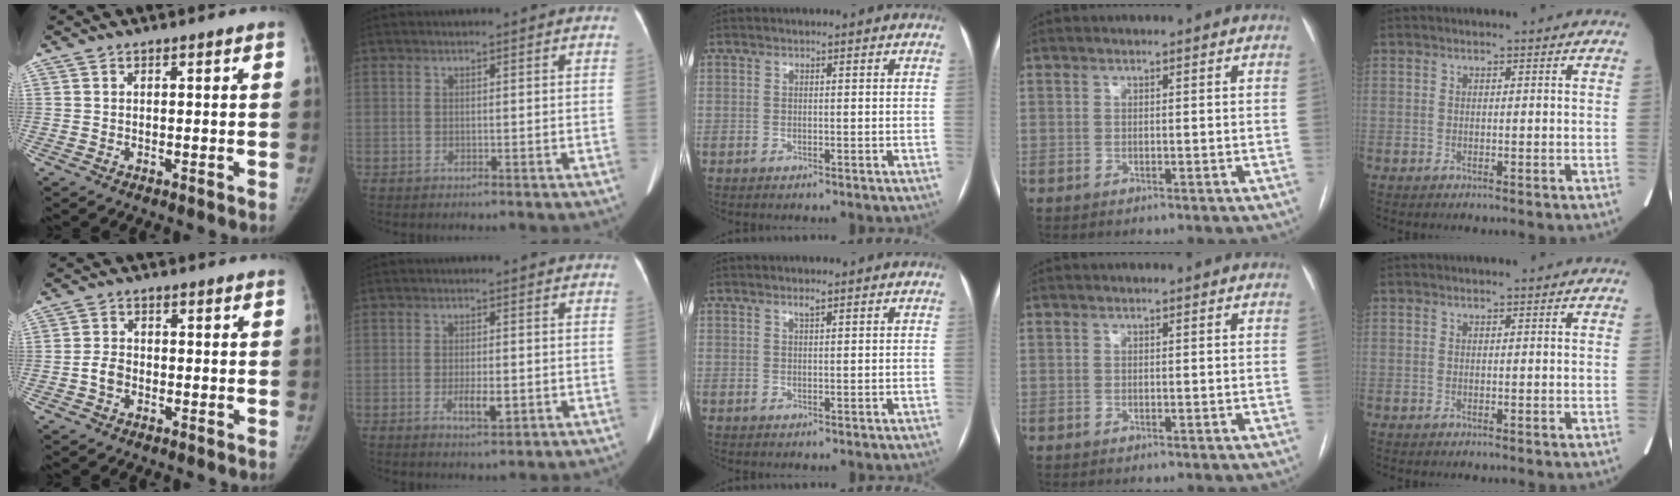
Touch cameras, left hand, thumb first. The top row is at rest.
{"thumb": {"total": 3.0, "force": [-1.0, 2.3, 1.7], "torque": [-0.026, 0.011, -0.023]}, "index": {"total": 3.4, "force": [-1.0, 1.0, 3.1], "torque": [-0.058, -0.003, -0.011]}, "middle": {"total": 1.0, "force": [0.7, 0.1, 0.7], "torque": [-0.014, 0.001, 0.015]}}